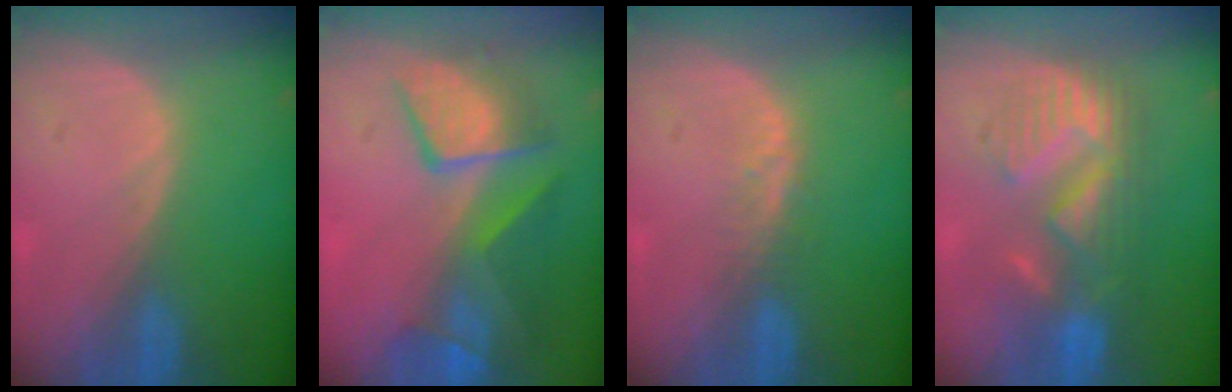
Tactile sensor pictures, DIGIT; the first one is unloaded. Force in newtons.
{"total": 10.0, "press": 8.7, "slide": 4.9}
{"total": 2.1, "press": 2.1, "slide": 0.2}
{"total": 8.7, "press": 8.7, "slide": 0.6}